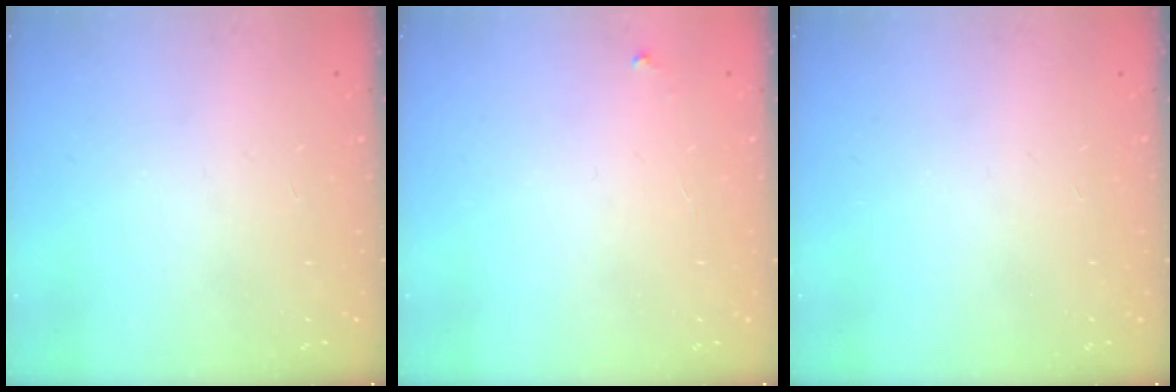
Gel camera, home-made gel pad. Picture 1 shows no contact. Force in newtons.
{"total": 2.2, "press": 2.2, "slide": 0.1}
{"total": 0.0}